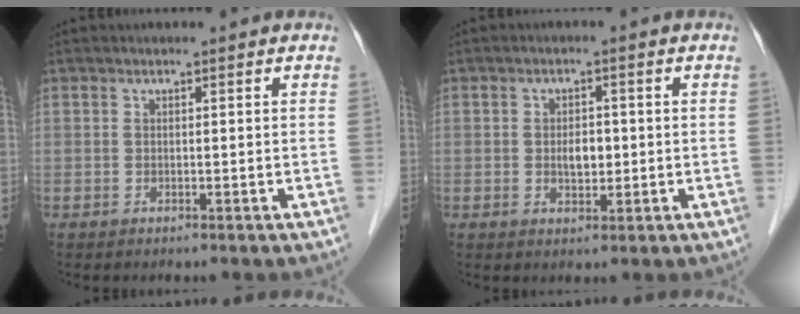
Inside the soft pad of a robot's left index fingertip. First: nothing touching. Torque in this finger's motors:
{"motor_torque": [0.06, 0.03, 0.08, 0.01]}